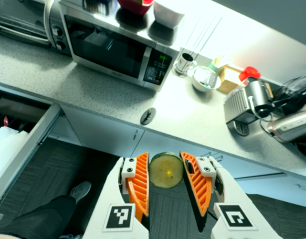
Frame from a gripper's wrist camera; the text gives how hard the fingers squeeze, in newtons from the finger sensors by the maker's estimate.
{"total": 9.5, "left": 9.8, "right": 9.3}